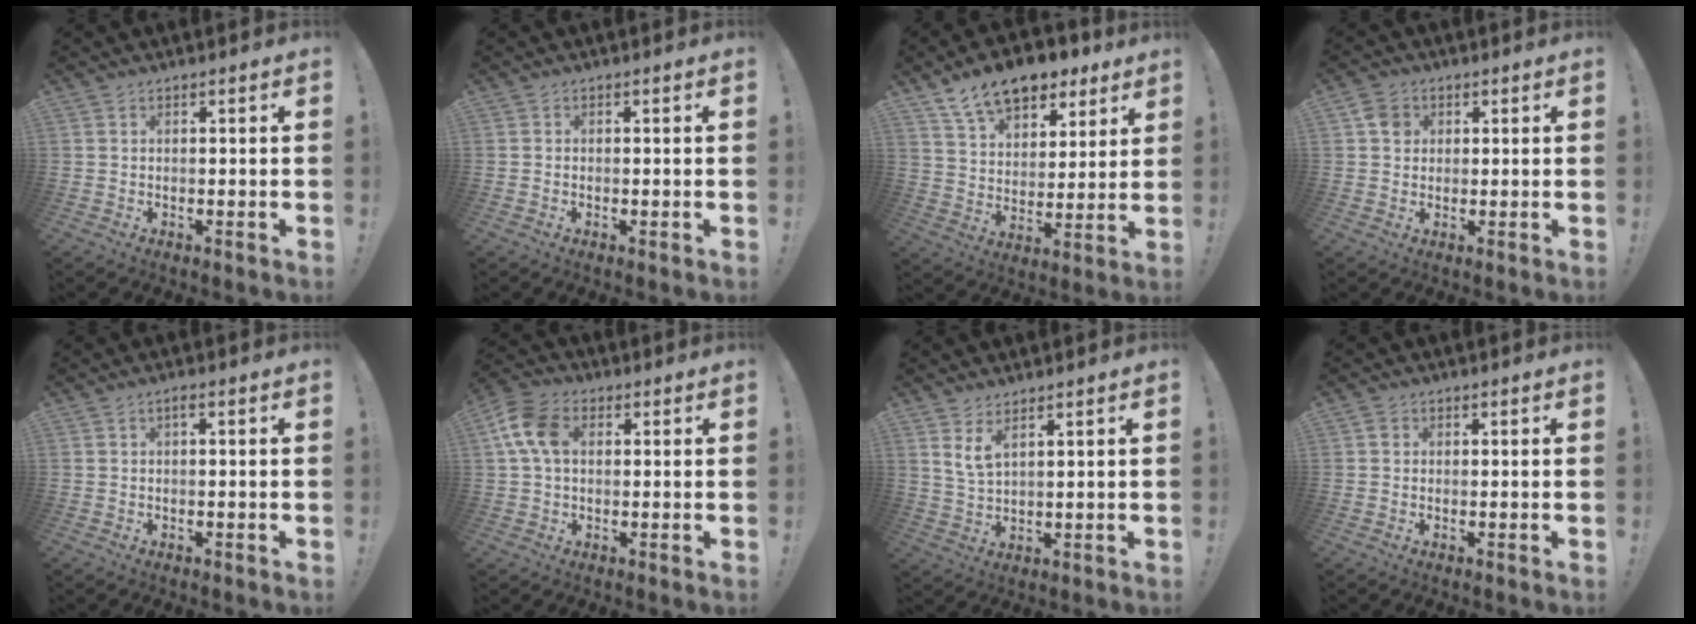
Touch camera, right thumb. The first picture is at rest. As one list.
[{"total": 0.6, "force": [-0.3, 0.5, 0.3], "torque": [-0.010, 0.004, -0.004]}, {"total": 14.1, "force": [10.2, 7.7, 6.1], "torque": [-0.102, -0.063, 0.187]}, {"total": 5.1, "force": [1.6, 4.3, 2.3], "torque": [-0.027, 0.004, 0.031]}, {"total": 1.0, "force": [-0.3, -0.1, 0.9], "torque": [-0.026, 0.005, -0.005]}, {"total": 10.4, "force": [1.8, 7.1, 7.3], "torque": [-0.149, 0.012, 0.038]}, {"total": 5.1, "force": [3.4, 1.7, 3.4], "torque": [-0.065, -0.018, 0.062]}, {"total": 1.3, "force": [0.2, 1.1, 0.5], "torque": [-0.001, 0.001, 0.003]}]